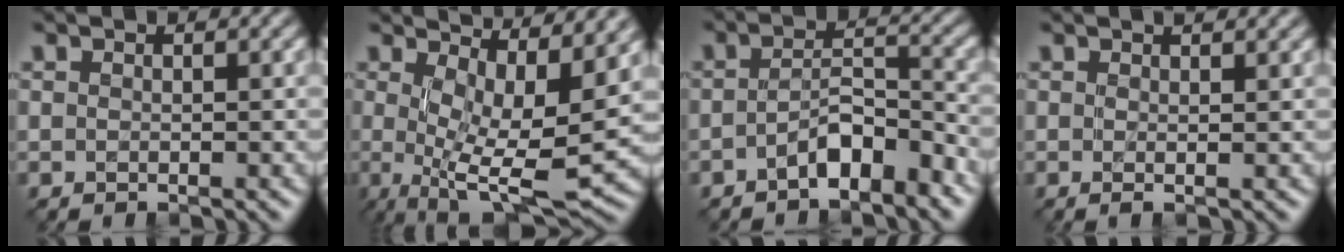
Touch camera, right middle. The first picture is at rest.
{"total": 11.4, "force": [2.2, 3.9, 10.5], "torque": [-0.159, -0.010, 0.050]}
{"total": 3.8, "force": [-2.3, 1.3, 2.8], "torque": [-0.048, 0.014, -0.042]}
{"total": 2.3, "force": [0.8, 0.7, 2.0], "torque": [-0.022, 0.005, -0.008]}